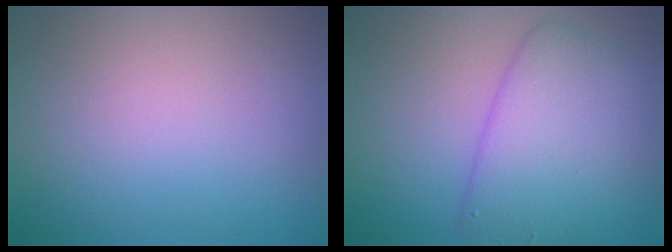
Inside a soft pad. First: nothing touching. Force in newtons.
{"total": 6.1, "press": 6.1, "slide": 0.1}